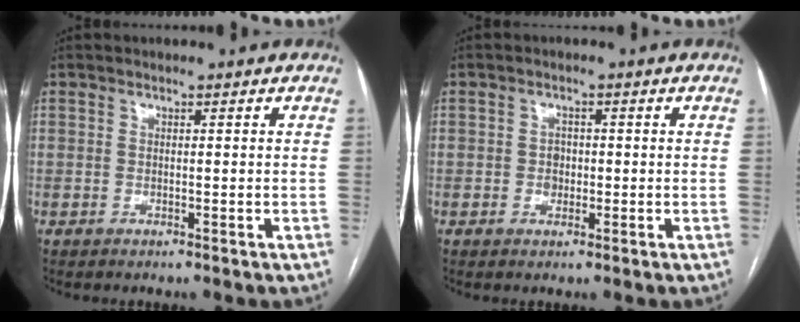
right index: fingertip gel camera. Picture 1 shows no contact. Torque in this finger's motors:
{"motor_torque": [0.26, -0.02, 0.00, 0.02]}